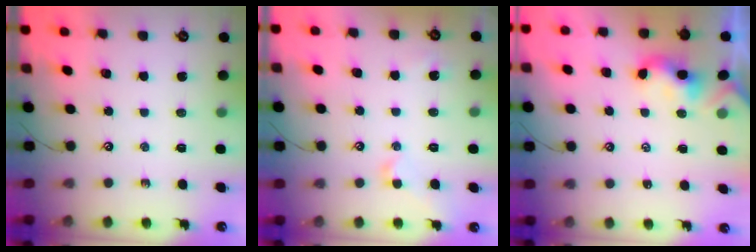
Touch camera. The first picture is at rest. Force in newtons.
{"total": 1.1, "press": 1.0, "slide": 0.4}
{"total": 2.3, "press": 2.3, "slide": 0.2}